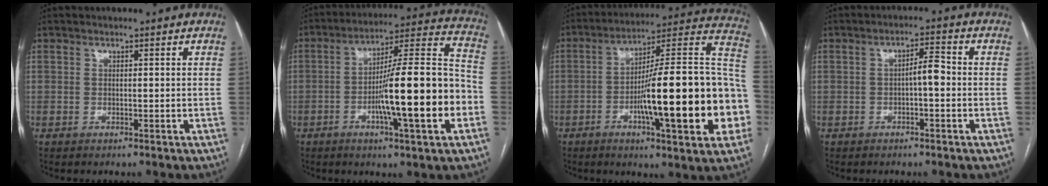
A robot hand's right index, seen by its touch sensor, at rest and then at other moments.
{"total": 19.0, "force": [-4.9, 1.2, 18.3], "torque": [-0.280, 0.010, -0.074]}
{"total": 26.4, "force": [-5.6, 3.6, 25.5], "torque": [-0.300, 0.020, -0.082]}
{"total": 3.3, "force": [-0.6, 0.8, 3.2], "torque": [-0.049, 0.009, -0.009]}